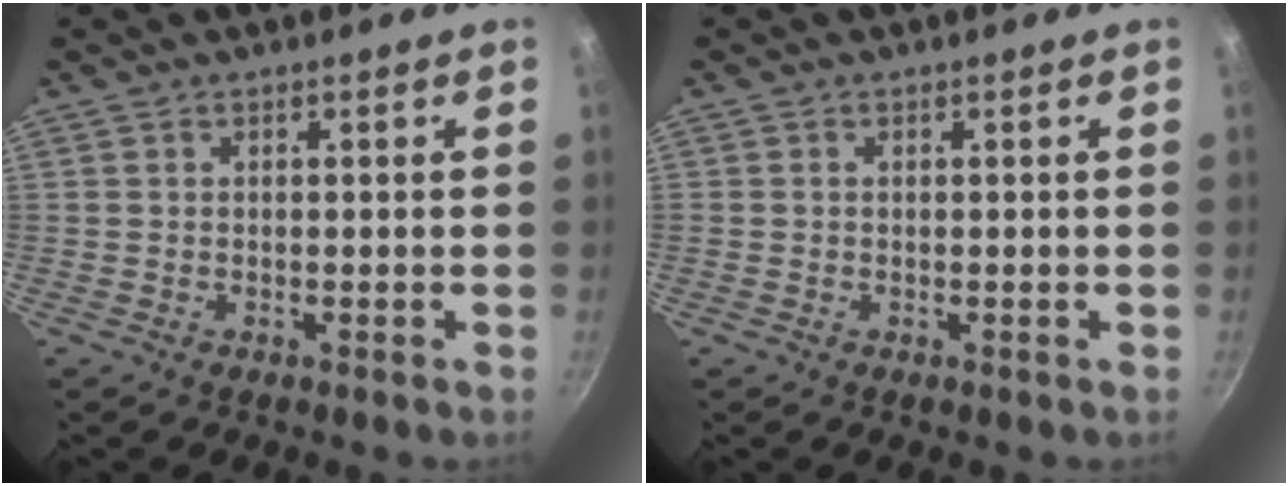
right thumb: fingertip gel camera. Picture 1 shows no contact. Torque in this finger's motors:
{"motor_torque": [-0.26, 0.08, 0.04, 0.30, -0.02]}